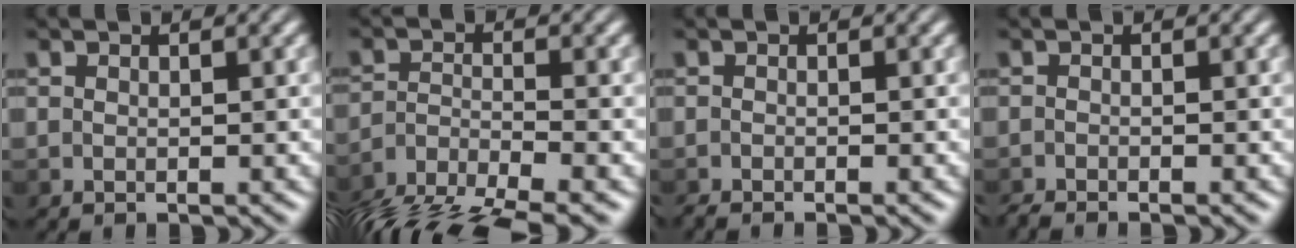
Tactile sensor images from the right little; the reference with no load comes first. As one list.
[{"total": 9.0, "force": [-7.5, 2.2, 4.5], "torque": [-0.100, -0.028, -0.133]}, {"total": 1.0, "force": [-0.9, 0.2, 0.2], "torque": [-0.005, -0.003, -0.016]}, {"total": 1.4, "force": [-1.3, 0.3, 0.3], "torque": [-0.007, -0.003, -0.022]}]